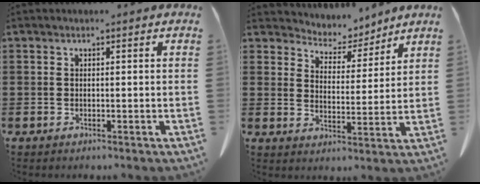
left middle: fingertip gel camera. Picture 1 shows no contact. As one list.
[{"total": 4.8, "force": [4.6, 1.3, -0.1], "torque": [-0.019, -0.038, 0.076]}]